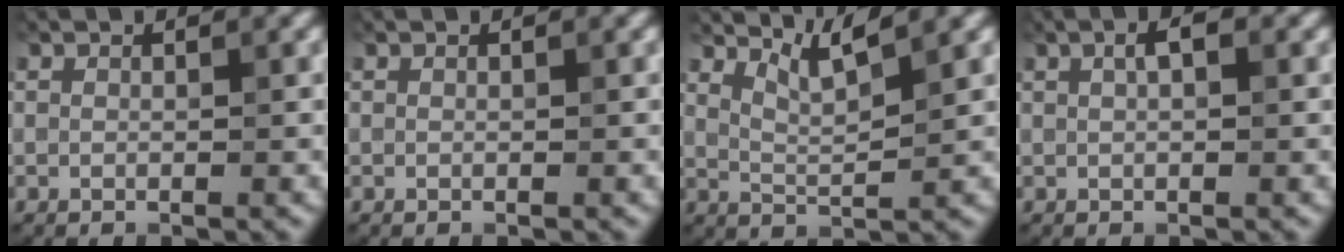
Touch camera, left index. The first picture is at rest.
{"total": 0.0}
{"total": 3.2, "force": [2.6, 0.4, 1.9], "torque": [-0.031, -0.003, 0.054]}
{"total": 1.8, "force": [0.6, 0.7, 1.5], "torque": [-0.026, 0.005, 0.010]}